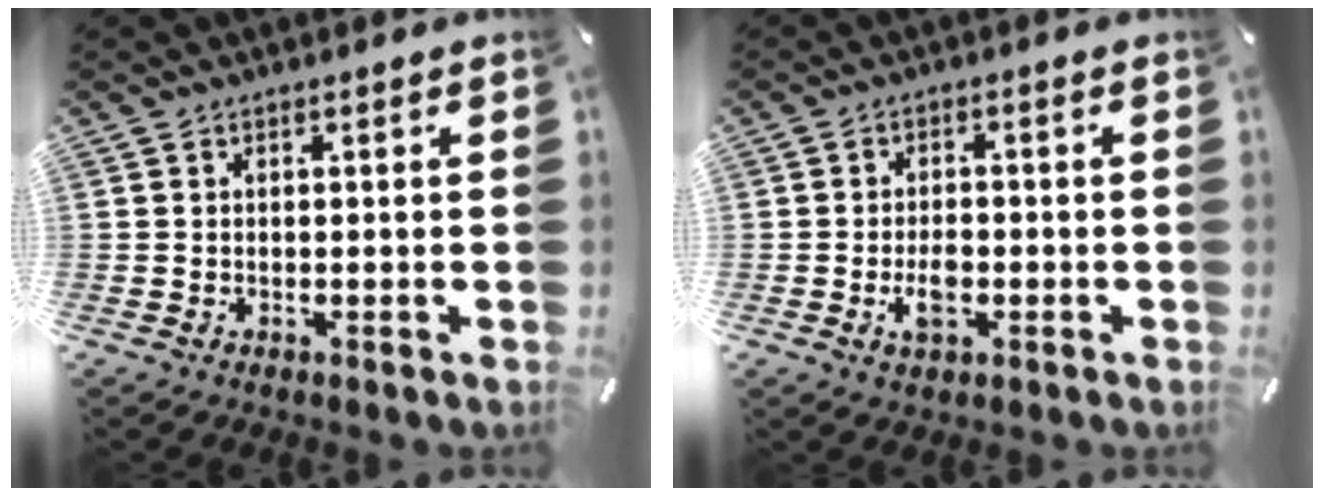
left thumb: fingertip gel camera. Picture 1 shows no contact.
{"total": 4.6, "force": [-1.4, 2.7, 3.4], "torque": [-0.064, 0.001, -0.027]}